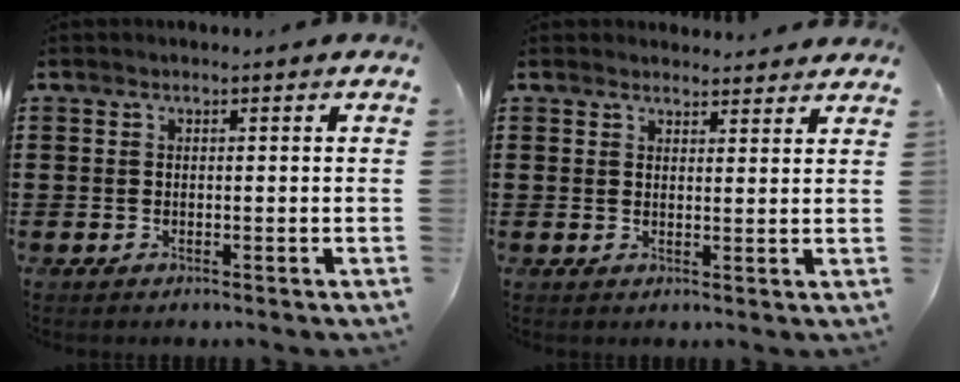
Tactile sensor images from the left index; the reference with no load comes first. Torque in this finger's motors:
{"motor_torque": [1.52, -0.61, 0.13, 0.02]}